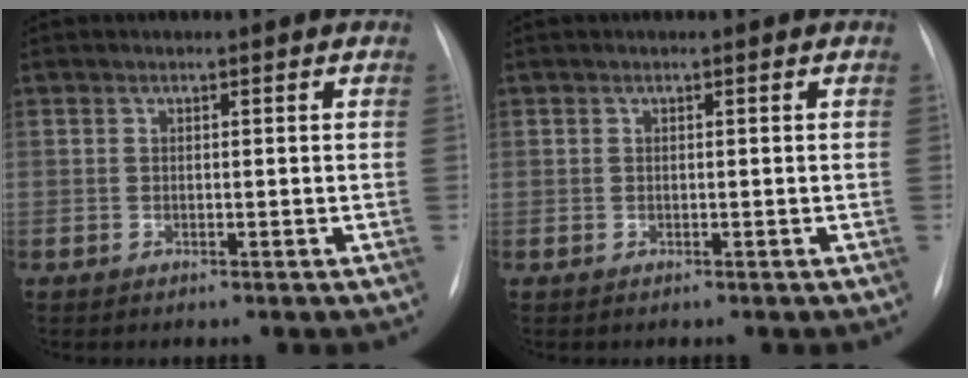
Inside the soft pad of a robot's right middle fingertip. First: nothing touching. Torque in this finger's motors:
{"motor_torque": [-1.64, 0.48, -0.22, -0.08]}